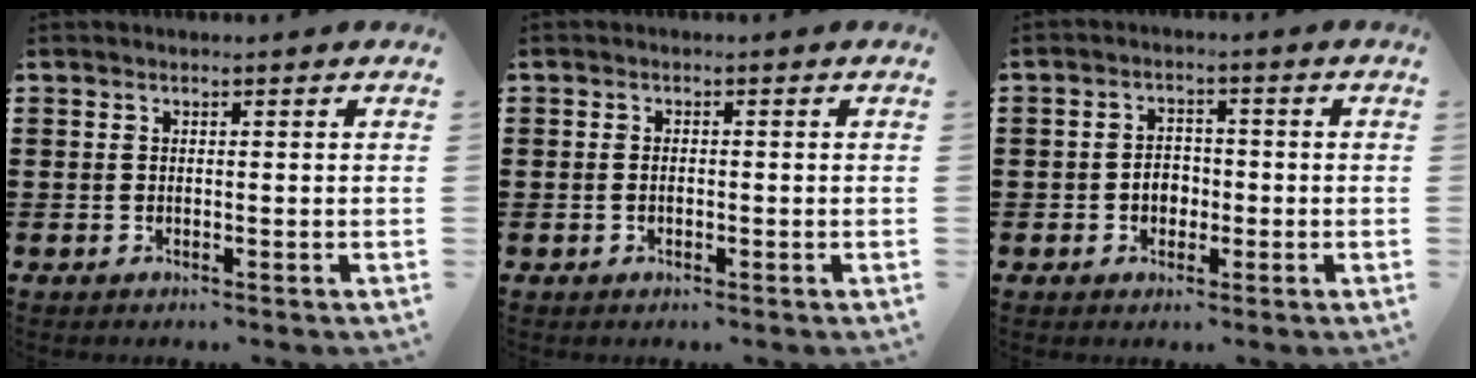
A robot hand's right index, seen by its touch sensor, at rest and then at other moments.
{"total": 1.0, "force": [-0.3, 0.4, 0.9], "torque": [-0.019, -0.001, -0.006]}
{"total": 3.0, "force": [-0.8, 2.4, 1.7], "torque": [-0.038, 0.005, -0.018]}